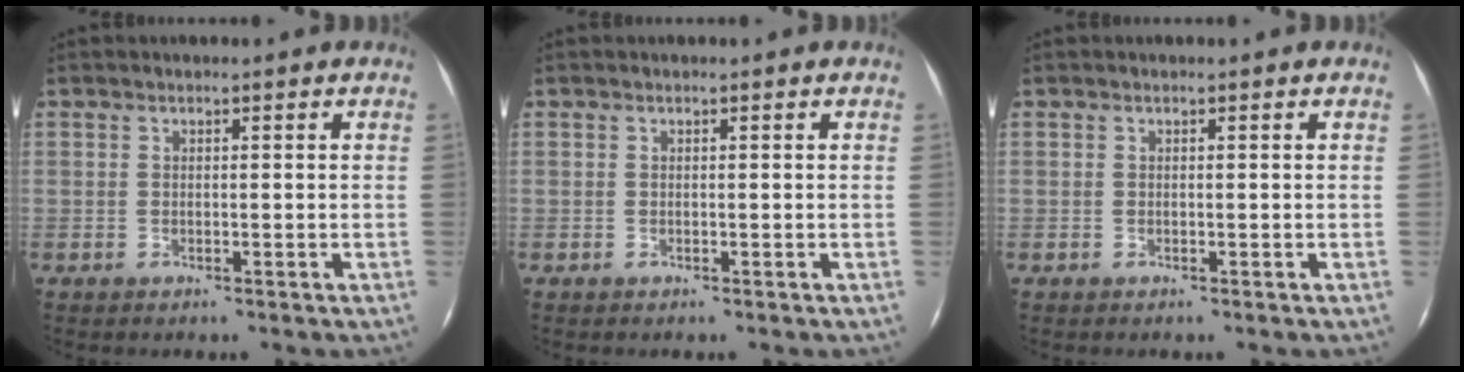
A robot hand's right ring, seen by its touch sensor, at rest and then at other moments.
{"total": 0.0}
{"total": 0.0}